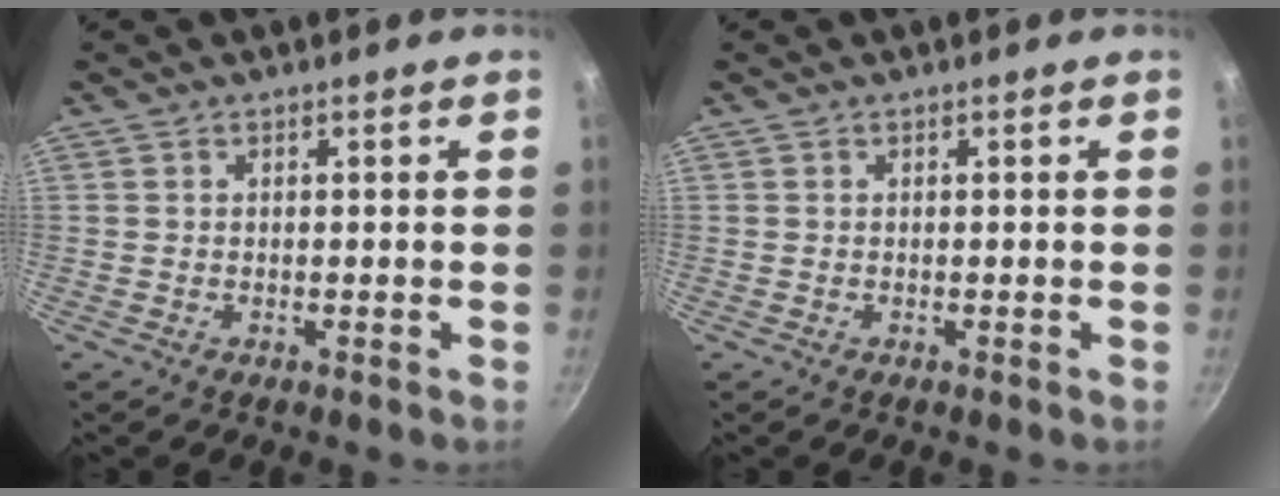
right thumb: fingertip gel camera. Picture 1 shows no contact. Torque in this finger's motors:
{"motor_torque": [0.05, -0.20, 0.32, -0.14, -0.06]}